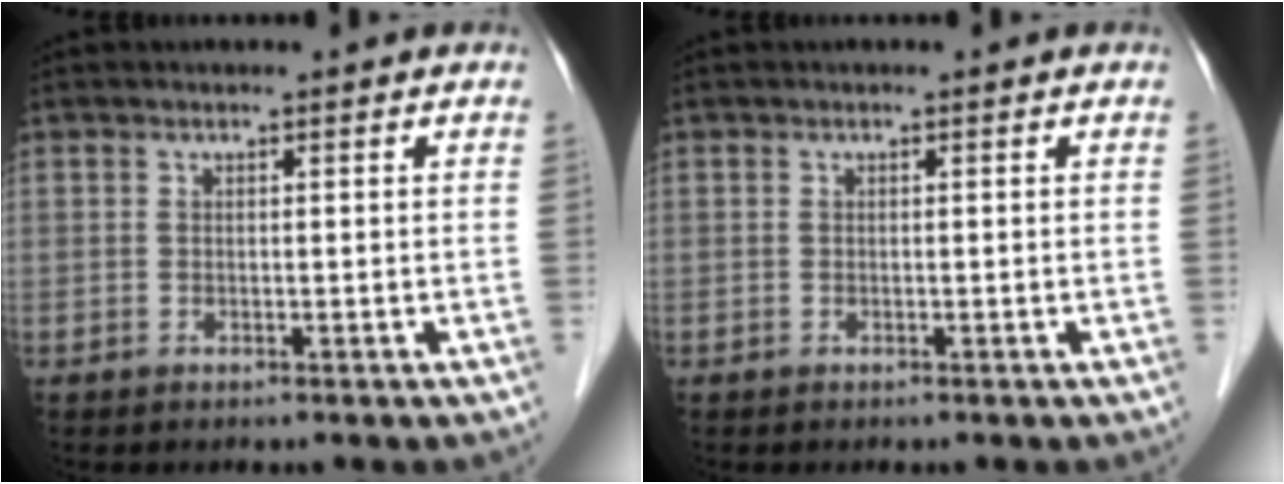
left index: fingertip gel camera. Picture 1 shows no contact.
{"total": 0.0}